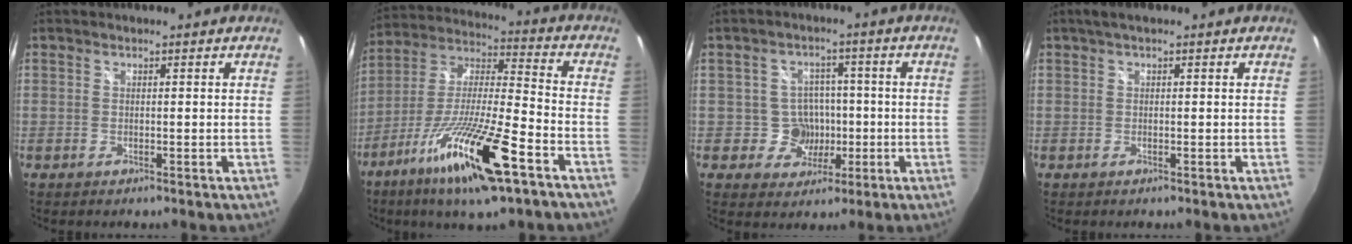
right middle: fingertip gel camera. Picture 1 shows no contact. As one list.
[{"total": 19.9, "force": [-11.2, 2.8, 16.2], "torque": [-0.317, -0.037, -0.208]}, {"total": 6.1, "force": [-1.2, 5.9, 1.0], "torque": [-0.027, 0.017, -0.008]}, {"total": 2.5, "force": [1.2, 0.9, 2.0], "torque": [-0.034, 0.007, 0.013]}]